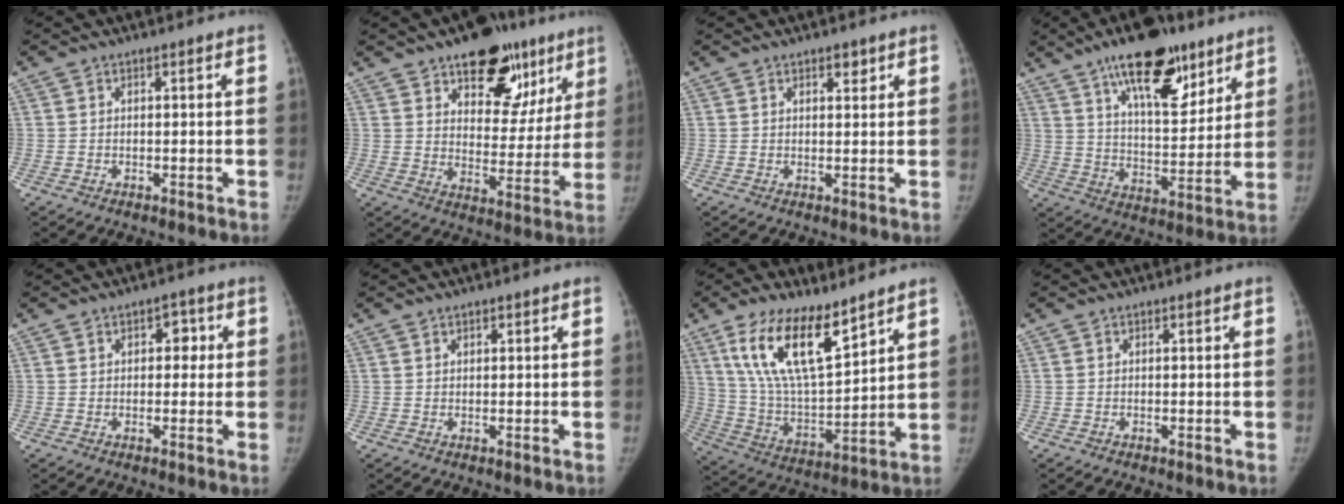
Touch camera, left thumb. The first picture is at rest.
{"total": 19.1, "force": [11.3, 10.6, 11.2], "torque": [-0.085, -0.039, 0.162]}
{"total": 1.9, "force": [1.2, 0.9, 1.1], "torque": [-0.005, -0.006, 0.018]}
{"total": 19.4, "force": [12.0, 7.9, 13.1], "torque": [-0.165, -0.054, 0.196]}
{"total": 3.4, "force": [0.6, 2.4, 2.3], "torque": [-0.004, 0.005, 0.002]}
{"total": 0.6, "force": [0.4, 0.4, 0.2], "torque": [0.001, -0.002, 0.005]}
{"total": 17.1, "force": [10.5, 6.1, 11.9], "torque": [-0.197, -0.053, 0.212]}
{"total": 0.0}